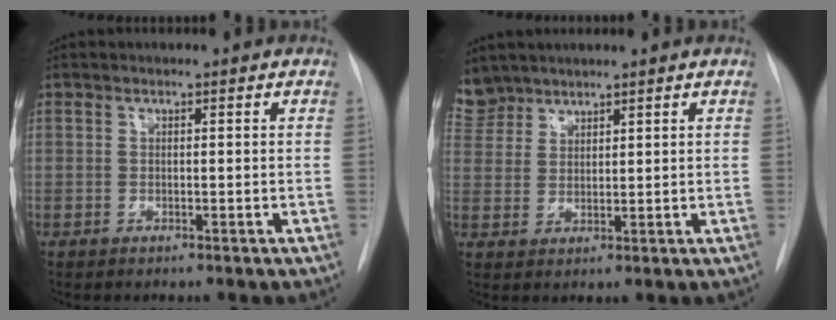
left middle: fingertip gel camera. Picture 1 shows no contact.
{"total": 4.9, "force": [4.4, 2.1, -0.2], "torque": [0.008, 0.007, 0.093]}